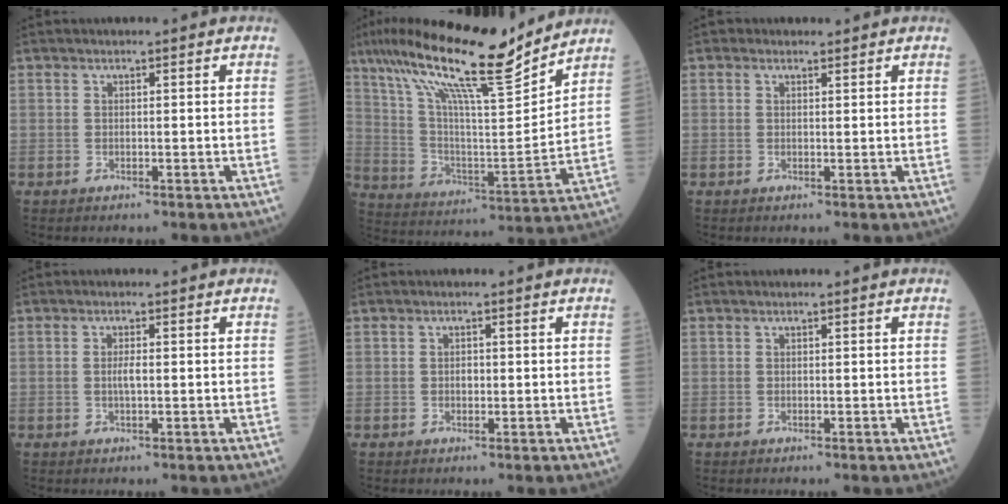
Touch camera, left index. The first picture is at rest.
{"total": 20.7, "force": [16.3, 1.6, 12.6], "torque": [-0.225, 0.010, 0.281]}
{"total": 0.9, "force": [0.6, 0.5, 0.2], "torque": [-0.007, 0.000, 0.007]}
{"total": 1.8, "force": [0.0, 0.3, 1.7], "torque": [-0.037, 0.001, 0.000]}
{"total": 1.1, "force": [0.0, 0.7, 0.9], "torque": [-0.015, 0.002, 0.000]}
{"total": 0.0}